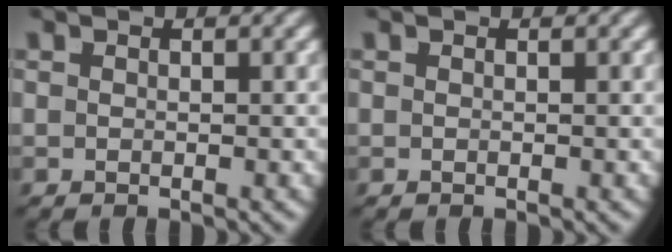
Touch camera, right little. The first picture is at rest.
{"total": 0.0}